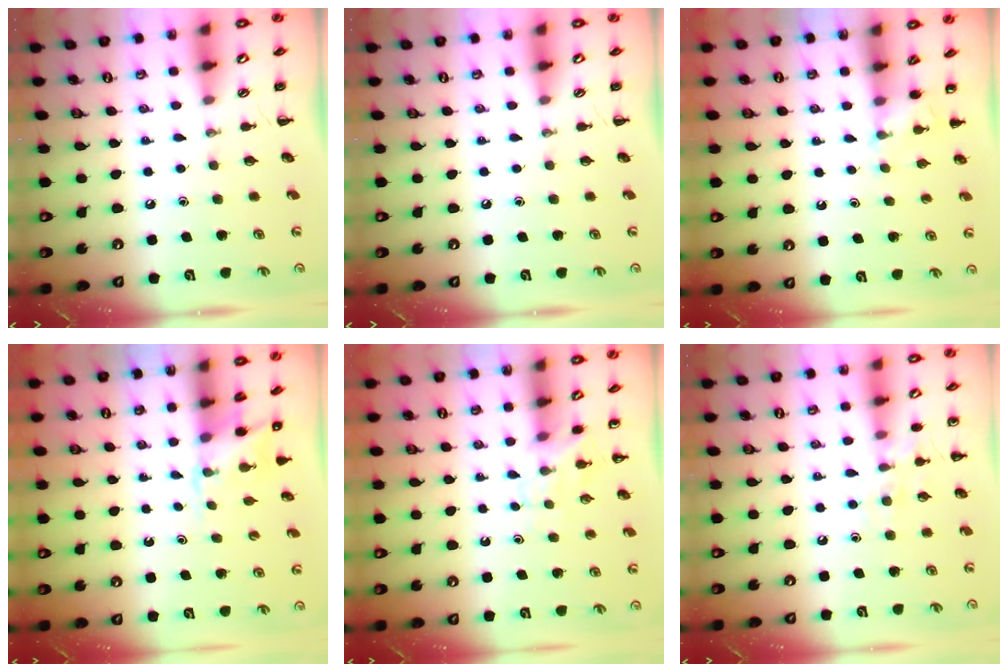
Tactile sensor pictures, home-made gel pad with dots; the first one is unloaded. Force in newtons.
{"total": 0.0}
{"total": 4.8, "press": 4.6, "slide": 1.3}
{"total": 3.6, "press": 3.6, "slide": 0.7}
{"total": 3.8, "press": 3.6, "slide": 1.3}
{"total": 7.4, "press": 7.3, "slide": 1.0}